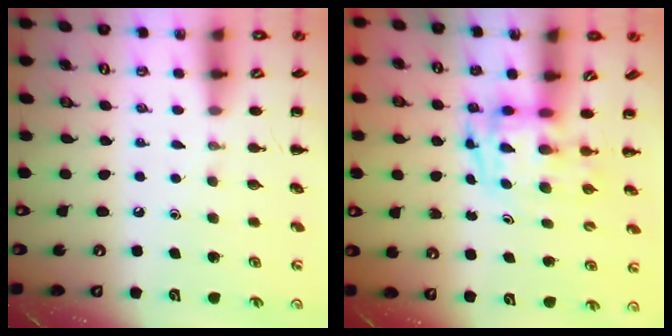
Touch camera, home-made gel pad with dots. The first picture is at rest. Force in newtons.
{"total": 3.3, "press": 3.2, "slide": 0.6}